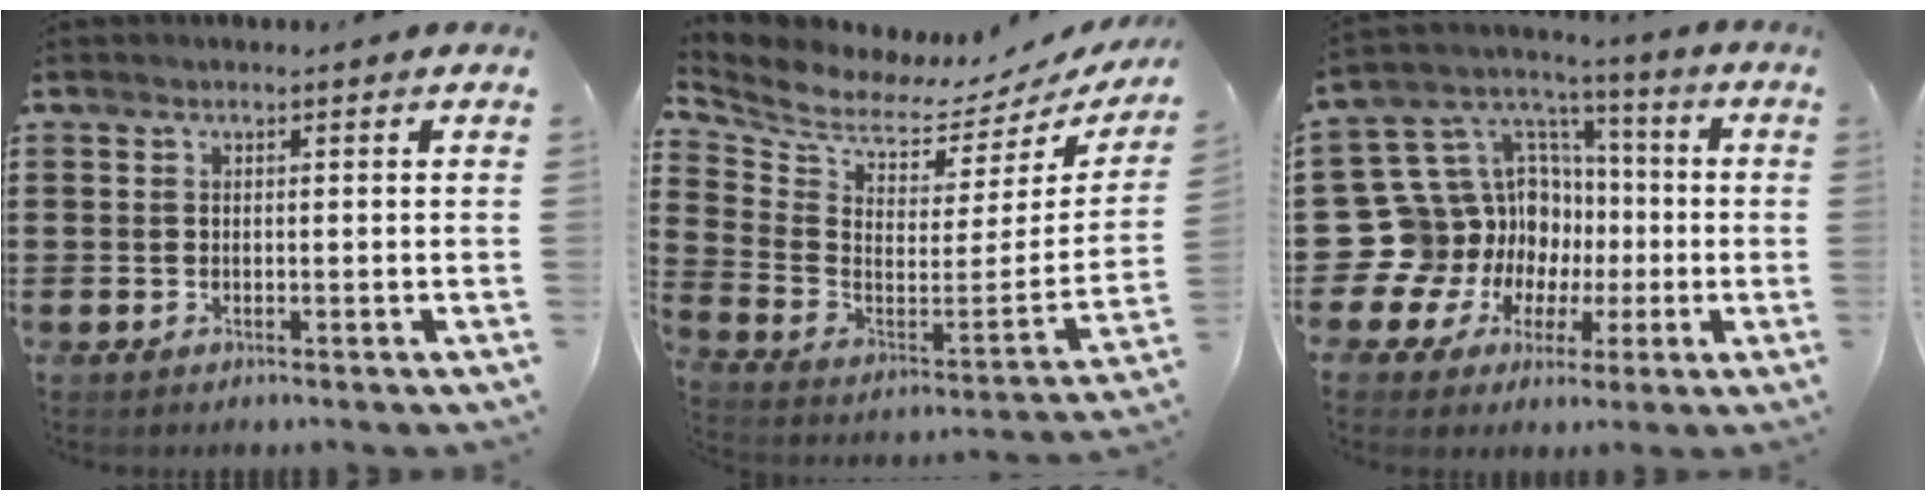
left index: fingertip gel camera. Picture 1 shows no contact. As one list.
[{"total": 4.6, "force": [4.2, 1.3, 1.4], "torque": [-0.059, -0.053, 0.066]}, {"total": 15.5, "force": [-2.0, 14.6, 4.7], "torque": [-0.152, -0.027, -0.002]}]